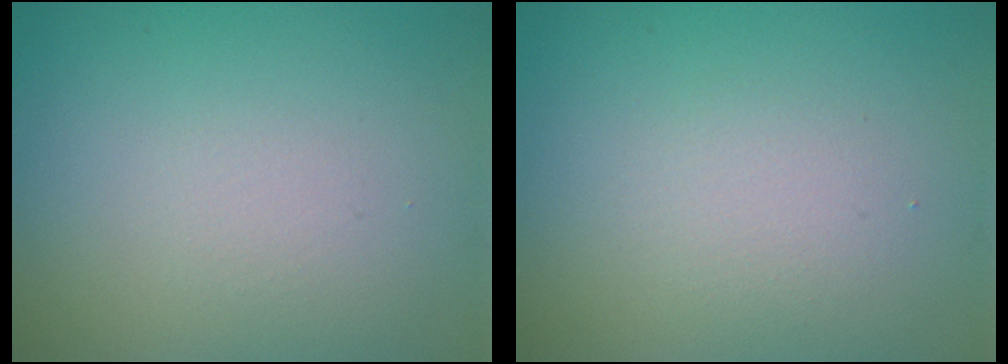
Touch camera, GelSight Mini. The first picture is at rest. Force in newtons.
{"total": 1.7, "press": 1.6, "slide": 0.1}